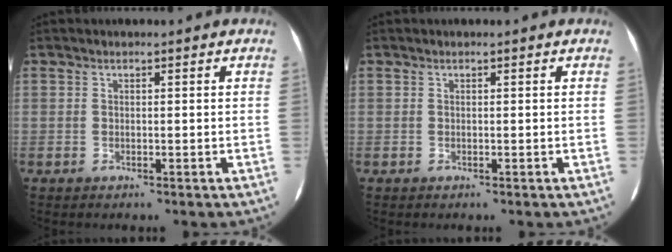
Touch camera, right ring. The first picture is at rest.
{"total": 0.0}